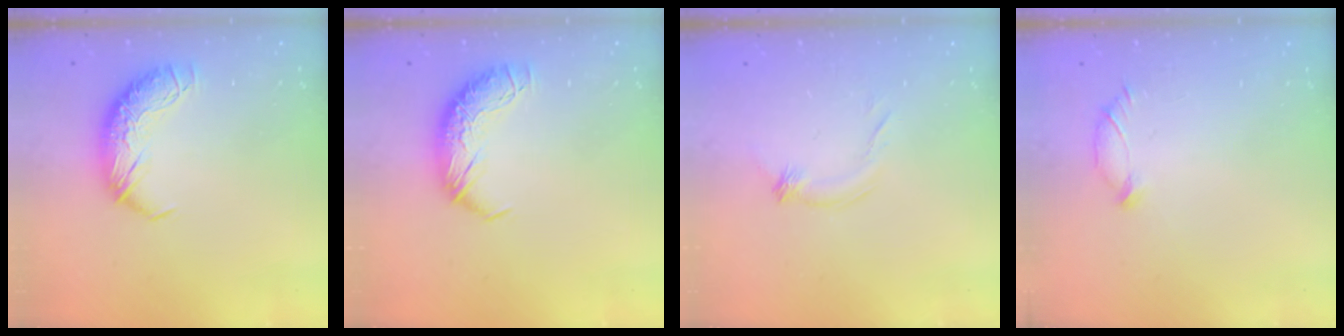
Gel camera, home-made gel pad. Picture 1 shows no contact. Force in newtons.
{"total": 0.0}
{"total": 5.3, "press": 5.1, "slide": 1.3}
{"total": 5.8, "press": 5.7, "slide": 1.0}